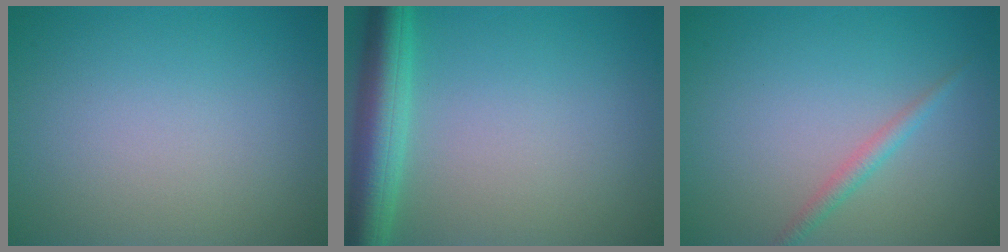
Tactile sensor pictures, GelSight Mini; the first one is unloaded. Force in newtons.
{"total": 5.4, "press": 5.4, "slide": 0.4}
{"total": 1.4, "press": 1.4, "slide": 0.1}